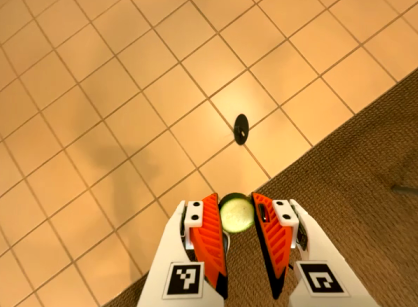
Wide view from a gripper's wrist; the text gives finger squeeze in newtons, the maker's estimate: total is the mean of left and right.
{"total": 8.0, "left": 8.2, "right": 7.7}